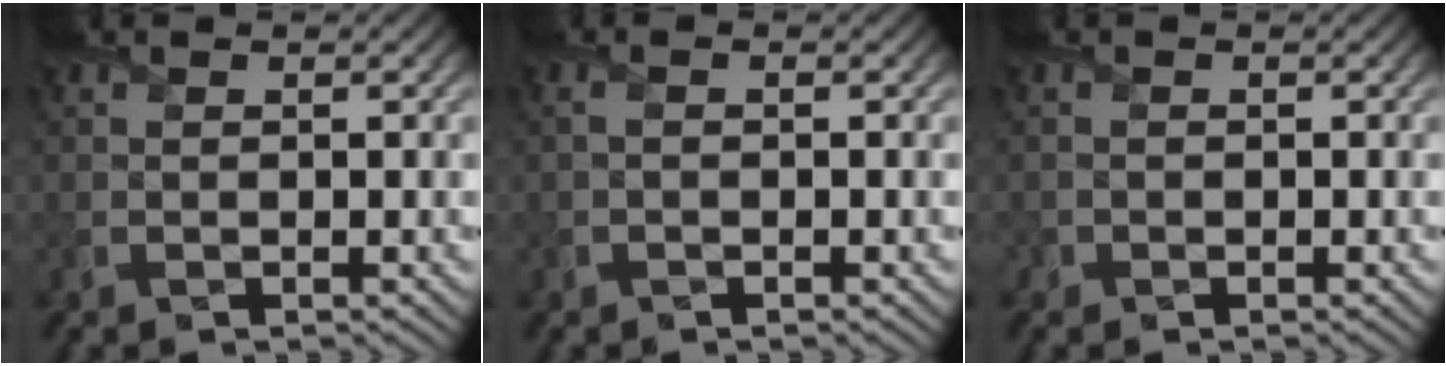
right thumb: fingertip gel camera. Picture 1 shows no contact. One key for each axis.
{"total": 0.9, "fx": -0.3, "fy": 0.2, "fz": 0.8, "tx": -0.020, "ty": 0.001, "tz": -0.007}
{"total": 0.7, "fx": -0.5, "fy": 0.5, "fz": -0.1, "tx": 0.005, "ty": 0.000, "tz": -0.013}